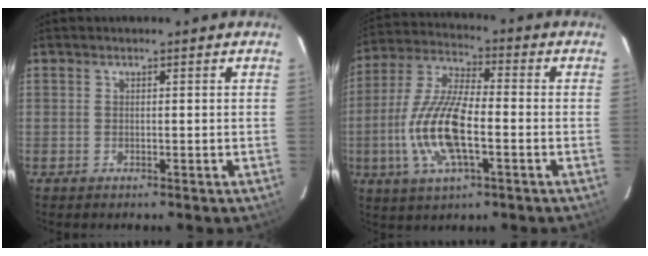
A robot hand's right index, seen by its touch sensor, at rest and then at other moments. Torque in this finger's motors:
{"motor_torque": [2.04, -0.09, 1.05, 0.20]}